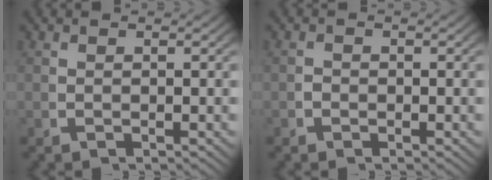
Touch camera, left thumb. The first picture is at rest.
{"total": 0.5, "force": [-0.4, 0.4, 0.1], "torque": [-0.005, -0.006, -0.009]}